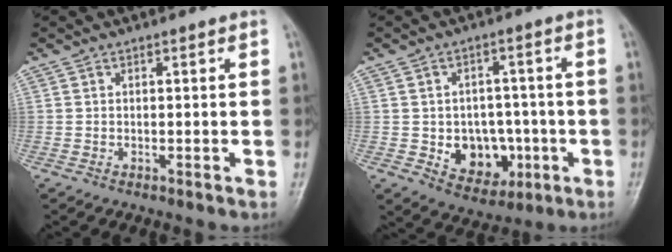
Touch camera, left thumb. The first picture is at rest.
{"total": 9.9, "force": [-2.4, 7.8, 5.6], "torque": [-0.036, 0.018, -0.024]}